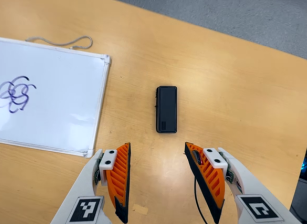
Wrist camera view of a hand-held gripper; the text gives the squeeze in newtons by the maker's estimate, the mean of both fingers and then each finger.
{"total": 0.0}